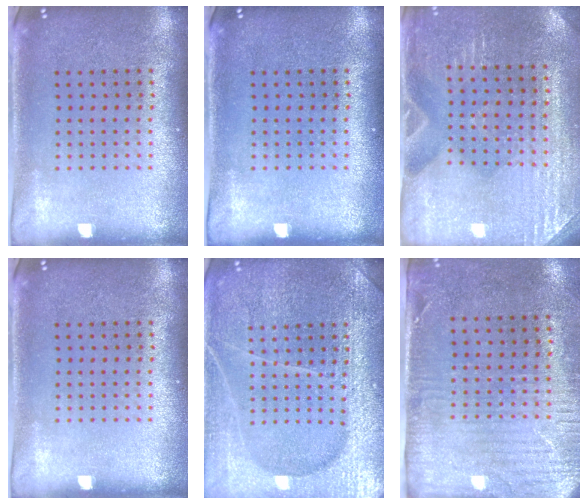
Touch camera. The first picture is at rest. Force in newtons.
{"total": 0.0}
{"total": 2.9, "press": 2.9, "slide": 0.3}
{"total": 0.0}
{"total": 6.4, "press": 6.3, "slide": 0.7}
{"total": 3.0, "press": 2.4, "slide": 1.7}